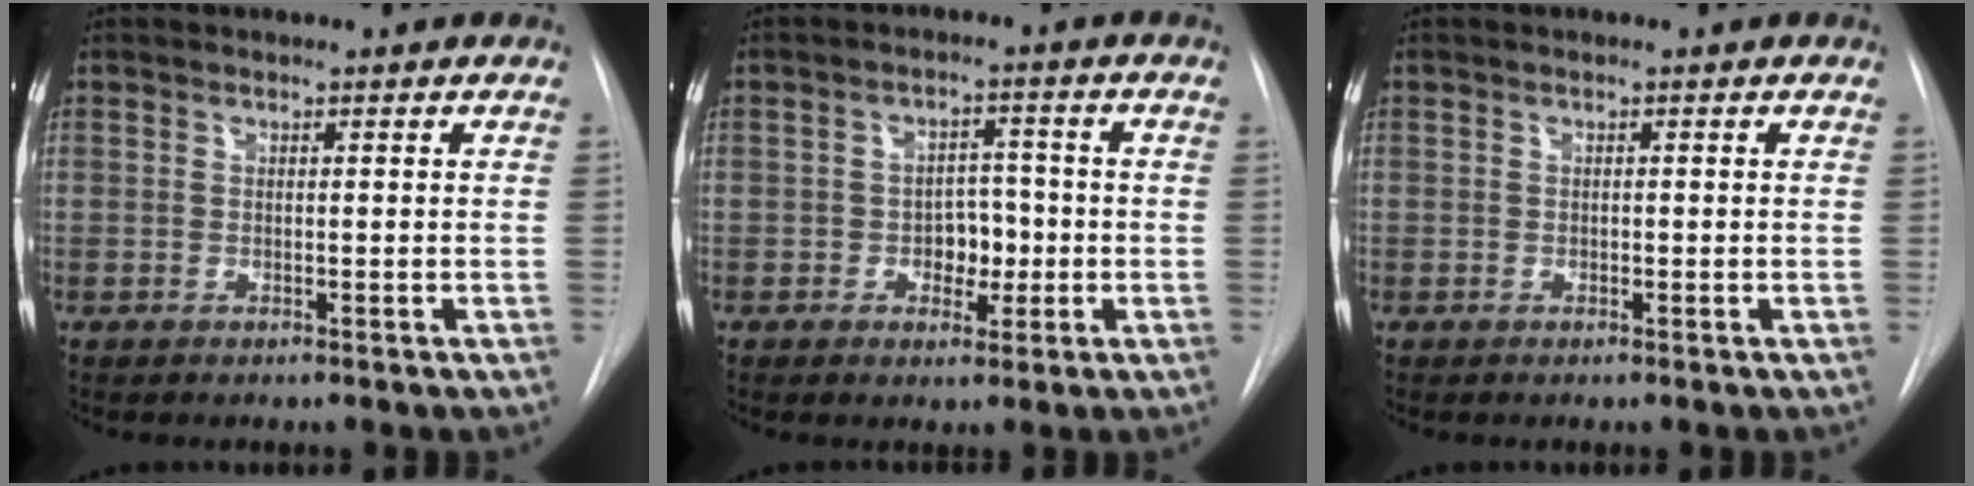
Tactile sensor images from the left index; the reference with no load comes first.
{"total": 4.7, "force": [-1.6, 3.1, 3.2], "torque": [-0.039, 0.004, -0.022]}
{"total": 0.7, "force": [-0.7, 0.1, 0.1], "torque": [0.002, -0.004, -0.009]}